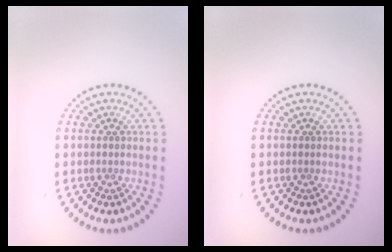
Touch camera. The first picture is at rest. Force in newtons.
{"total": 0.0}